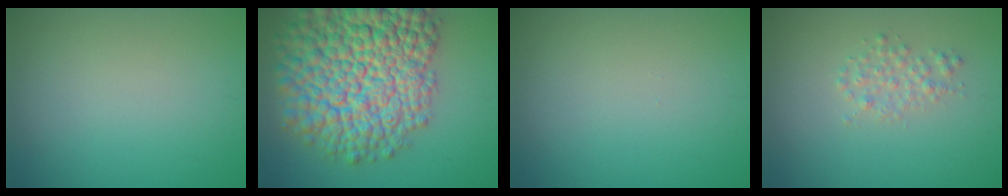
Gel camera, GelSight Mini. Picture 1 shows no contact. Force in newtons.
{"total": 15.2, "press": 15.2, "slide": 0.7}
{"total": 0.0}
{"total": 1.6, "press": 1.6, "slide": 0.1}